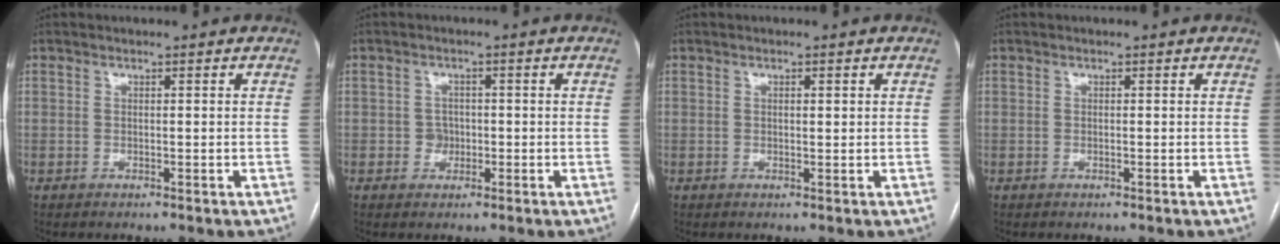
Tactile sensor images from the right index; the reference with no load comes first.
{"total": 2.1, "force": [-0.4, 2.0, 0.8], "torque": [-0.006, 0.007, -0.005]}
{"total": 0.9, "force": [0.3, 0.2, 0.9], "torque": [-0.017, 0.001, 0.005]}
{"total": 0.0}